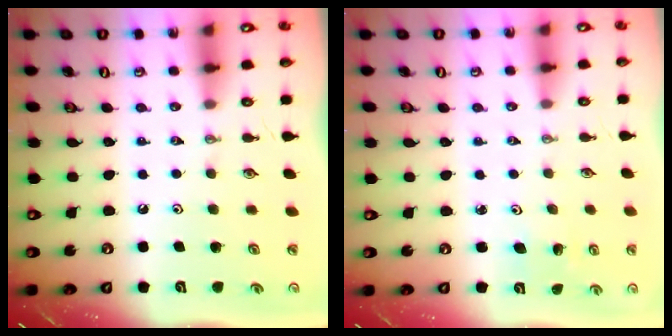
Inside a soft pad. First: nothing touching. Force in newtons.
{"total": 3.0, "press": 3.0, "slide": 0.2}